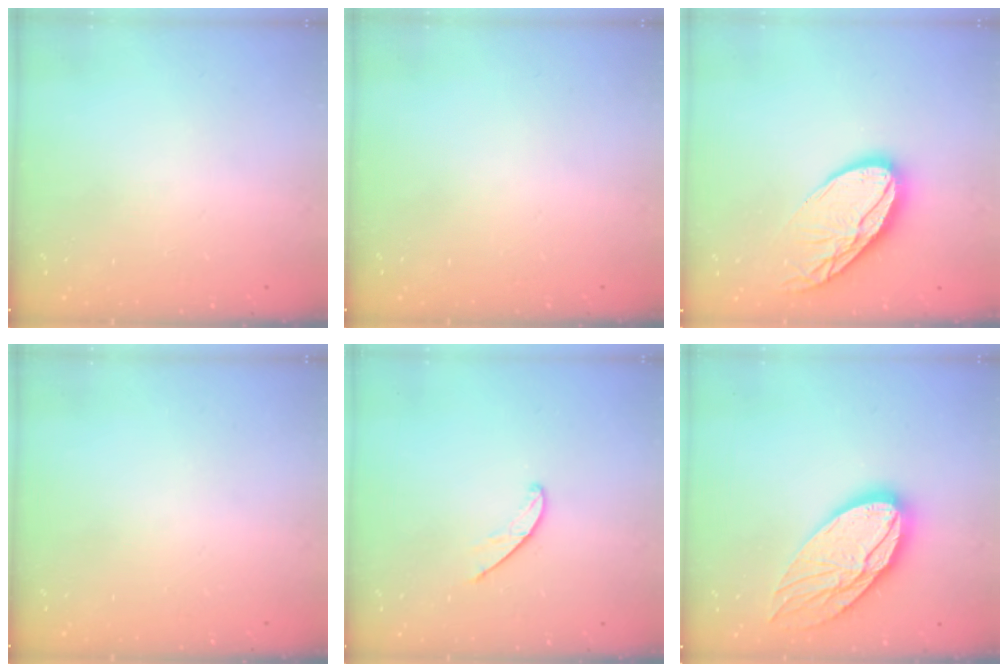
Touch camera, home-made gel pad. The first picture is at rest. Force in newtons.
{"total": 0.0}
{"total": 15.0, "press": 14.9, "slide": 1.4}
{"total": 0.0}
{"total": 5.0, "press": 5.0, "slide": 0.4}
{"total": 19.9, "press": 19.8, "slide": 1.8}